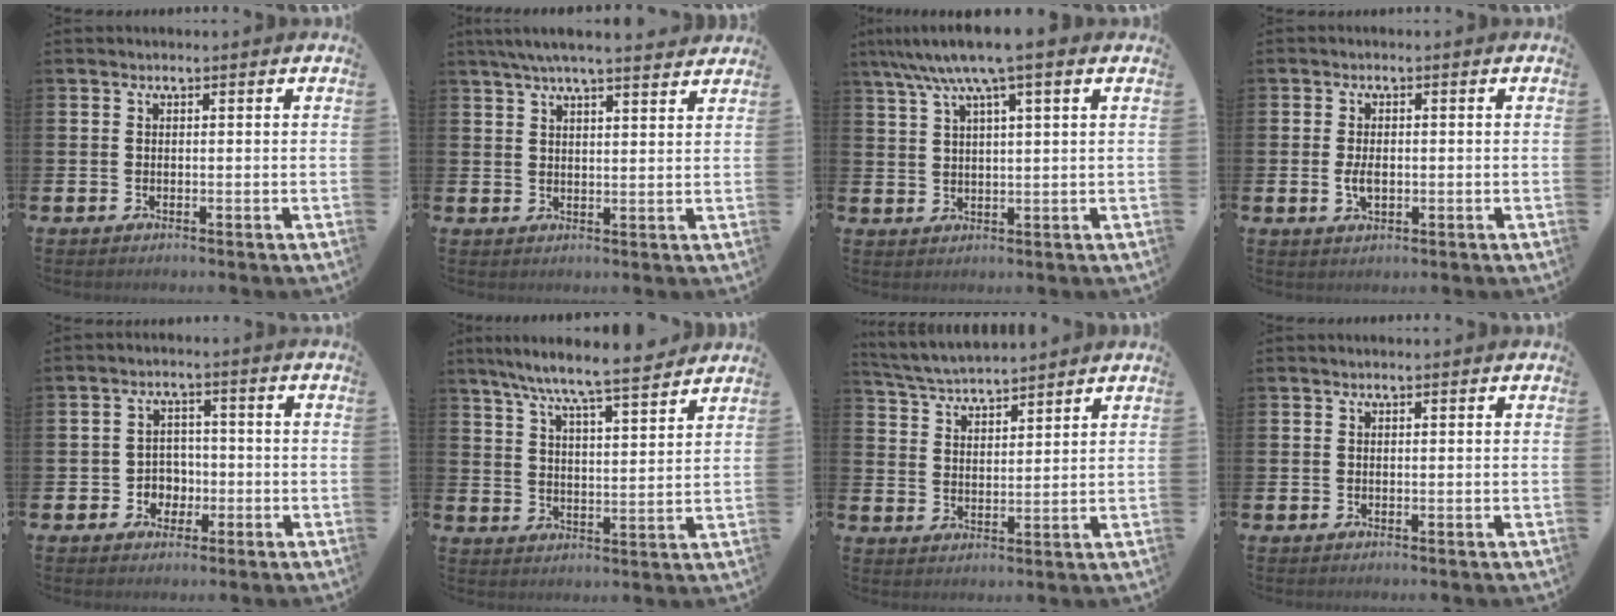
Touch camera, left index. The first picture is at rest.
{"total": 5.3, "force": [4.9, 0.2, 2.1], "torque": [-0.052, -0.011, 0.088]}
{"total": 6.9, "force": [5.1, 0.4, 4.7], "torque": [-0.108, -0.008, 0.089]}
{"total": 2.6, "force": [-0.2, 1.5, 2.1], "torque": [-0.026, -0.002, -0.008]}
{"total": 3.3, "force": [-0.9, 3.1, 0.7], "torque": [-0.018, -0.001, -0.027]}
{"total": 7.7, "force": [7.1, -0.1, 2.9], "torque": [-0.077, -0.051, 0.122]}
{"total": 4.8, "force": [4.8, 0.3, 0.4], "torque": [-0.029, -0.030, 0.085]}
{"total": 0.0}